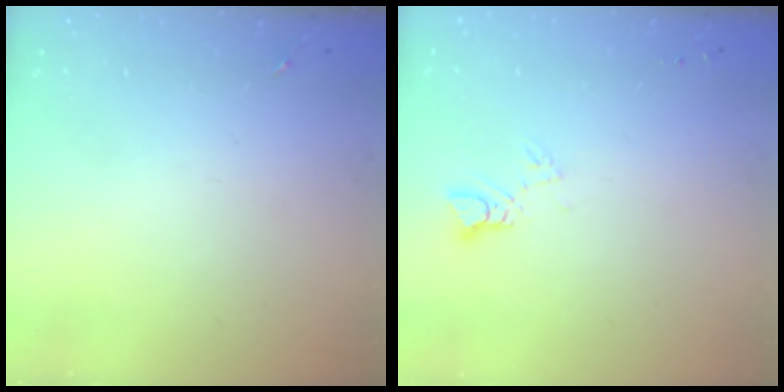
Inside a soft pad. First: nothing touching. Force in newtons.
{"total": 3.6, "press": 3.6, "slide": 0.2}